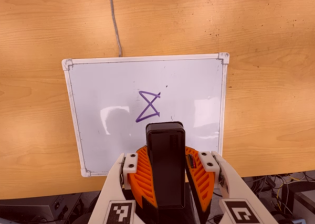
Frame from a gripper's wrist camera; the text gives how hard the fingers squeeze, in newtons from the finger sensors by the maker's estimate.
{"total": 12.1, "left": 11.5, "right": 12.7}